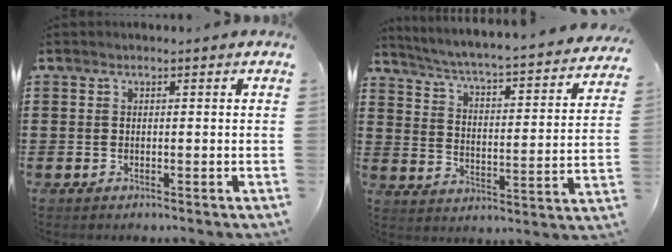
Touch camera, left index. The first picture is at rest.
{"total": 3.3, "force": [2.9, -0.6, 1.5], "torque": [-0.048, -0.038, 0.034]}